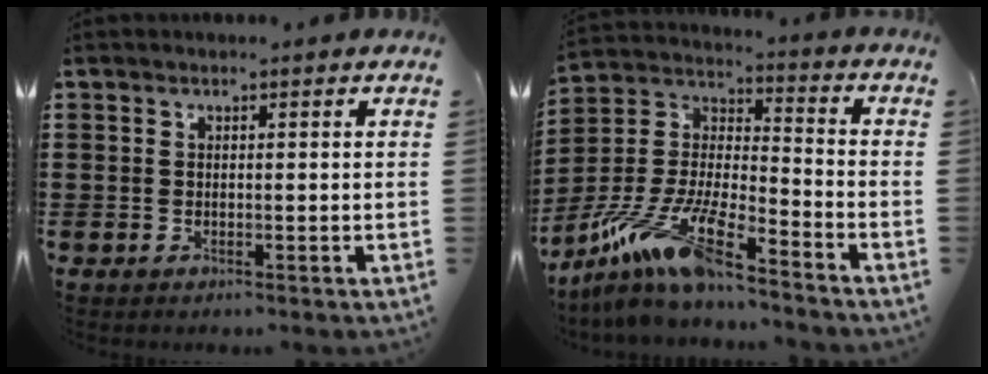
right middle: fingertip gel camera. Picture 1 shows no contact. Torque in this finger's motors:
{"motor_torque": [2.14, 0.00, 0.40, 0.21]}